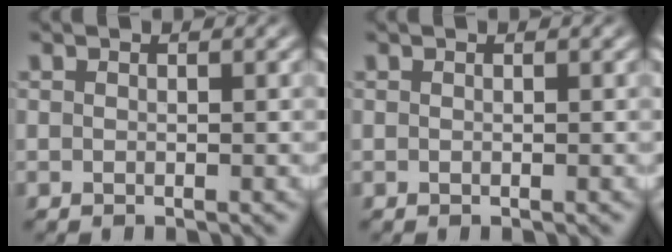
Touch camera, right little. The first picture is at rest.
{"total": 0.0}